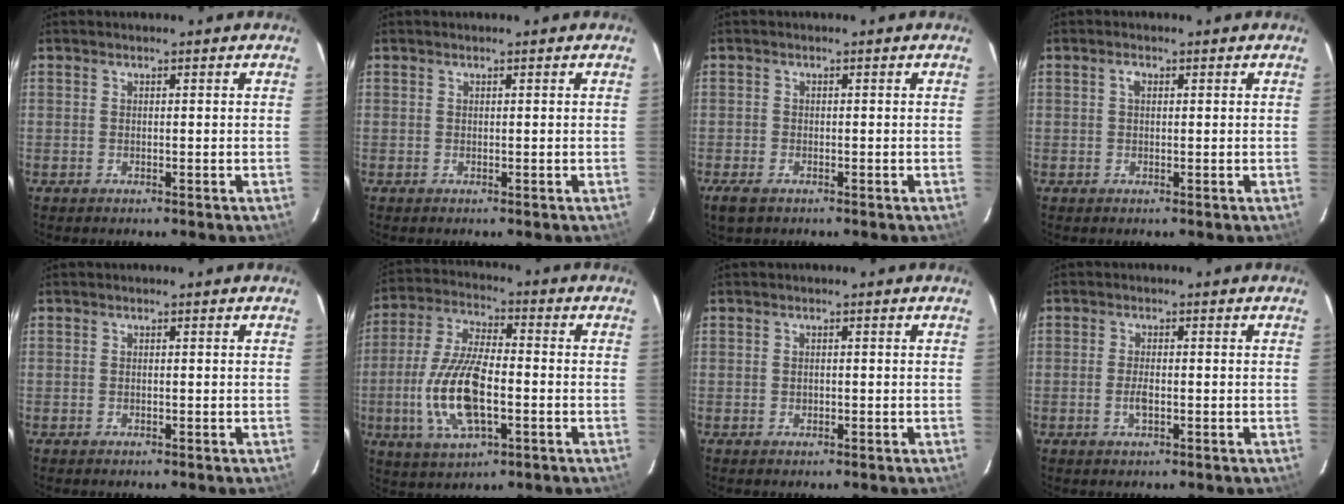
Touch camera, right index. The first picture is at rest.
{"total": 0.0}
{"total": 3.3, "force": [-2.2, 1.7, 1.8], "torque": [-0.041, -0.010, -0.042]}
{"total": 1.2, "force": [0.3, 0.7, 0.9], "torque": [-0.016, 0.006, 0.004]}
{"total": 0.0}
{"total": 15.0, "force": [-3.6, 5.7, 13.4], "torque": [-0.286, -0.005, -0.067]}
{"total": 0.9, "force": [-0.2, 0.7, 0.4], "torque": [-0.006, 0.000, -0.003]}
{"total": 2.7, "force": [-0.8, 1.0, 2.3], "torque": [-0.048, -0.002, -0.016]}